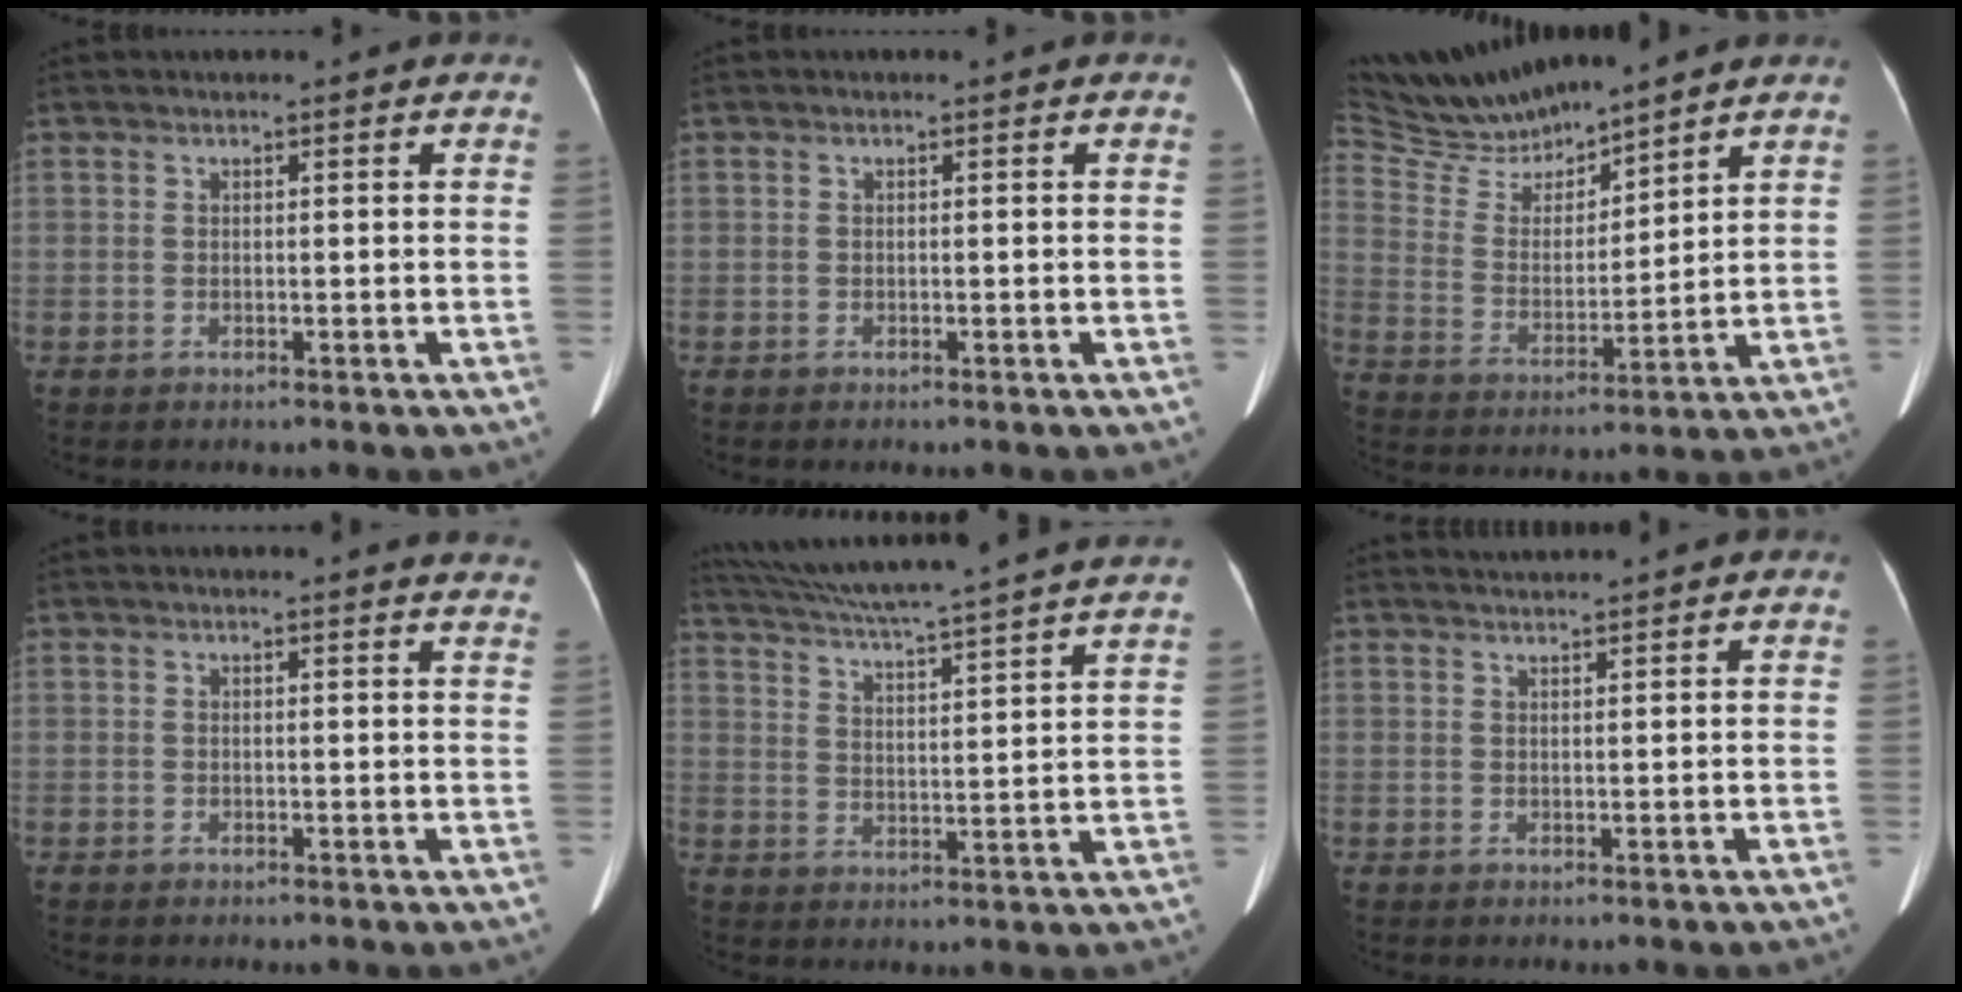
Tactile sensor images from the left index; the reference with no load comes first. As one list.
[{"total": 0.0}, {"total": 11.3, "force": [10.9, 1.4, 2.7], "torque": [-0.071, 0.009, 0.221]}, {"total": 8.1, "force": [7.9, 0.6, 1.8], "torque": [-0.005, -0.014, 0.054]}, {"total": 24.7, "force": [22.2, -0.9, 10.9], "torque": [-0.190, -0.015, 0.301]}, {"total": 2.2, "force": [2.1, -0.5, 0.2], "torque": [-0.001, 0.015, 0.042]}]